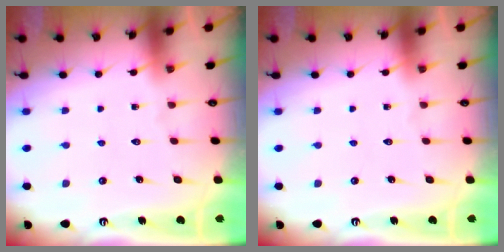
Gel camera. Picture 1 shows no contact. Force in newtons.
{"total": 0.0}